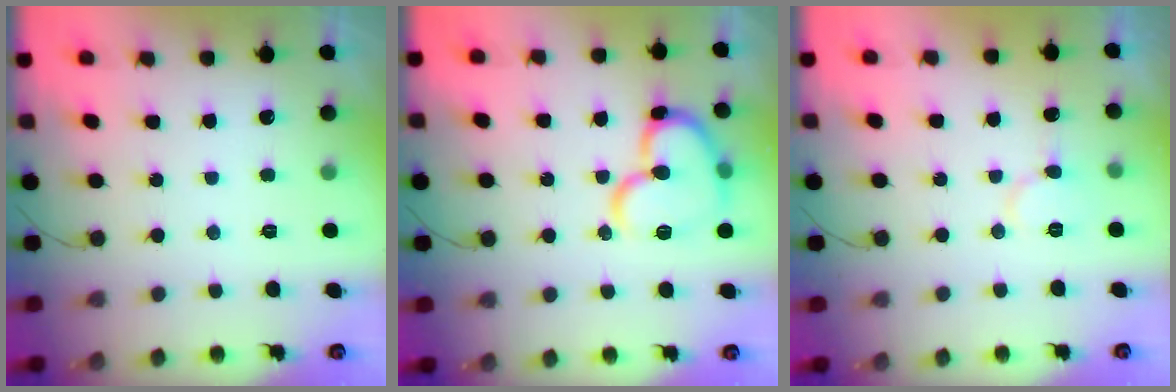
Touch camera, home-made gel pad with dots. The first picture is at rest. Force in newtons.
{"total": 15.6, "press": 15.6, "slide": 1.5}
{"total": 6.6, "press": 6.5, "slide": 0.5}